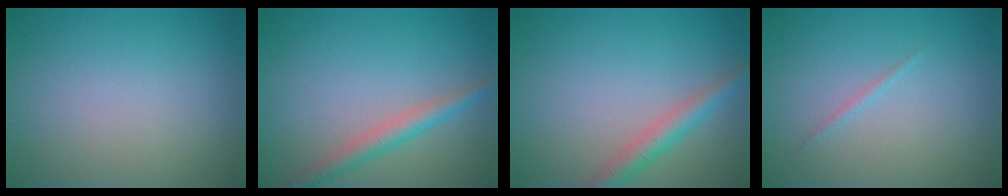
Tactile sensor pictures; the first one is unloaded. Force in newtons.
{"total": 2.7, "press": 2.7, "slide": 0.1}
{"total": 2.8, "press": 2.8, "slide": 0.2}
{"total": 0.6, "press": 0.6, "slide": 0.1}